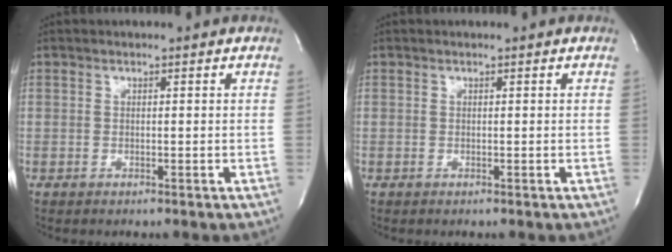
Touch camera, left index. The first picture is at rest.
{"total": 0.0}